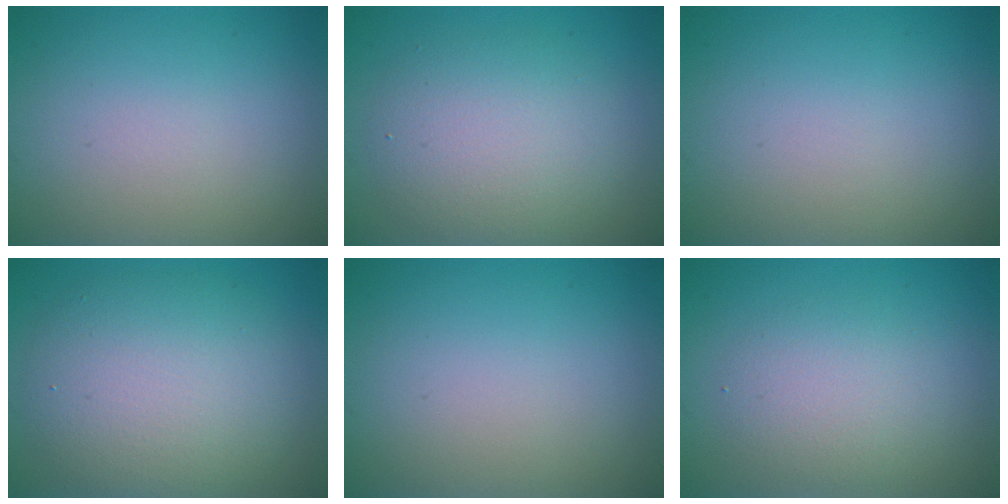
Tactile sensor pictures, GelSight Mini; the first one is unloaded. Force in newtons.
{"total": 5.1, "press": 5.1, "slide": 0.3}
{"total": 0.0}
{"total": 7.5, "press": 7.4, "slide": 0.9}
{"total": 0.0}
{"total": 2.9, "press": 2.9, "slide": 0.2}